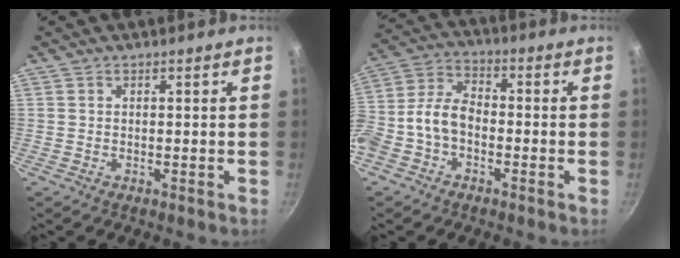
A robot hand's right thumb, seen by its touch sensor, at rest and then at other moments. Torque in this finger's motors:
{"motor_torque": [1.68, 1.66, 0.41, -0.18, 0.21]}